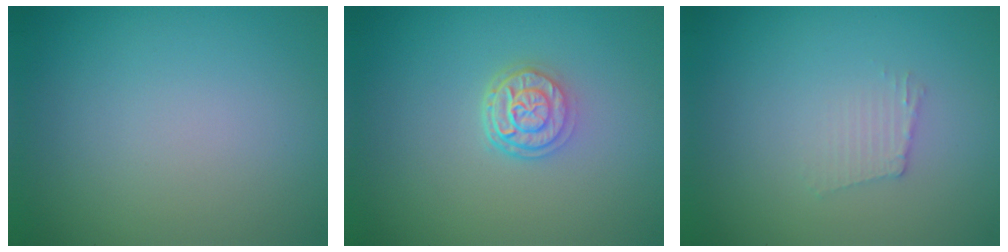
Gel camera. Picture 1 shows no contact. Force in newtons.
{"total": 3.1, "press": 2.5, "slide": 2.0}
{"total": 1.2, "press": 1.2, "slide": 0.2}